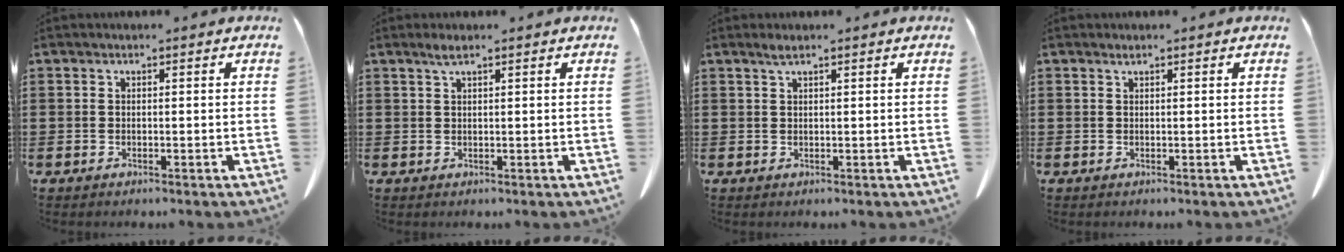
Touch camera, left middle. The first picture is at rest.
{"total": 1.6, "force": [1.0, 0.1, 1.2], "torque": [-0.026, 0.000, 0.018]}
{"total": 1.3, "force": [0.8, 0.0, 0.9], "torque": [-0.020, 0.000, 0.016]}
{"total": 0.6, "force": [0.4, 0.1, 0.4], "torque": [-0.009, -0.001, 0.008]}